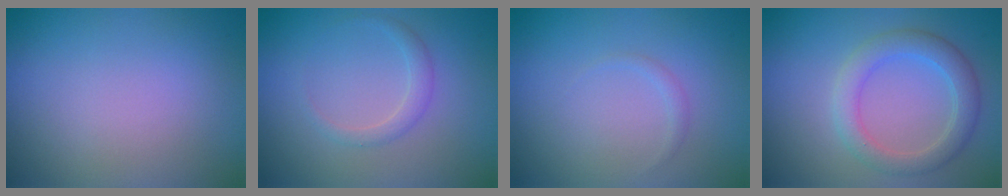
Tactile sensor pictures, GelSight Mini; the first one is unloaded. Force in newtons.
{"total": 1.5, "press": 1.5, "slide": 0.1}
{"total": 0.6, "press": 0.6, "slide": 0.1}
{"total": 3.6, "press": 3.6, "slide": 0.4}